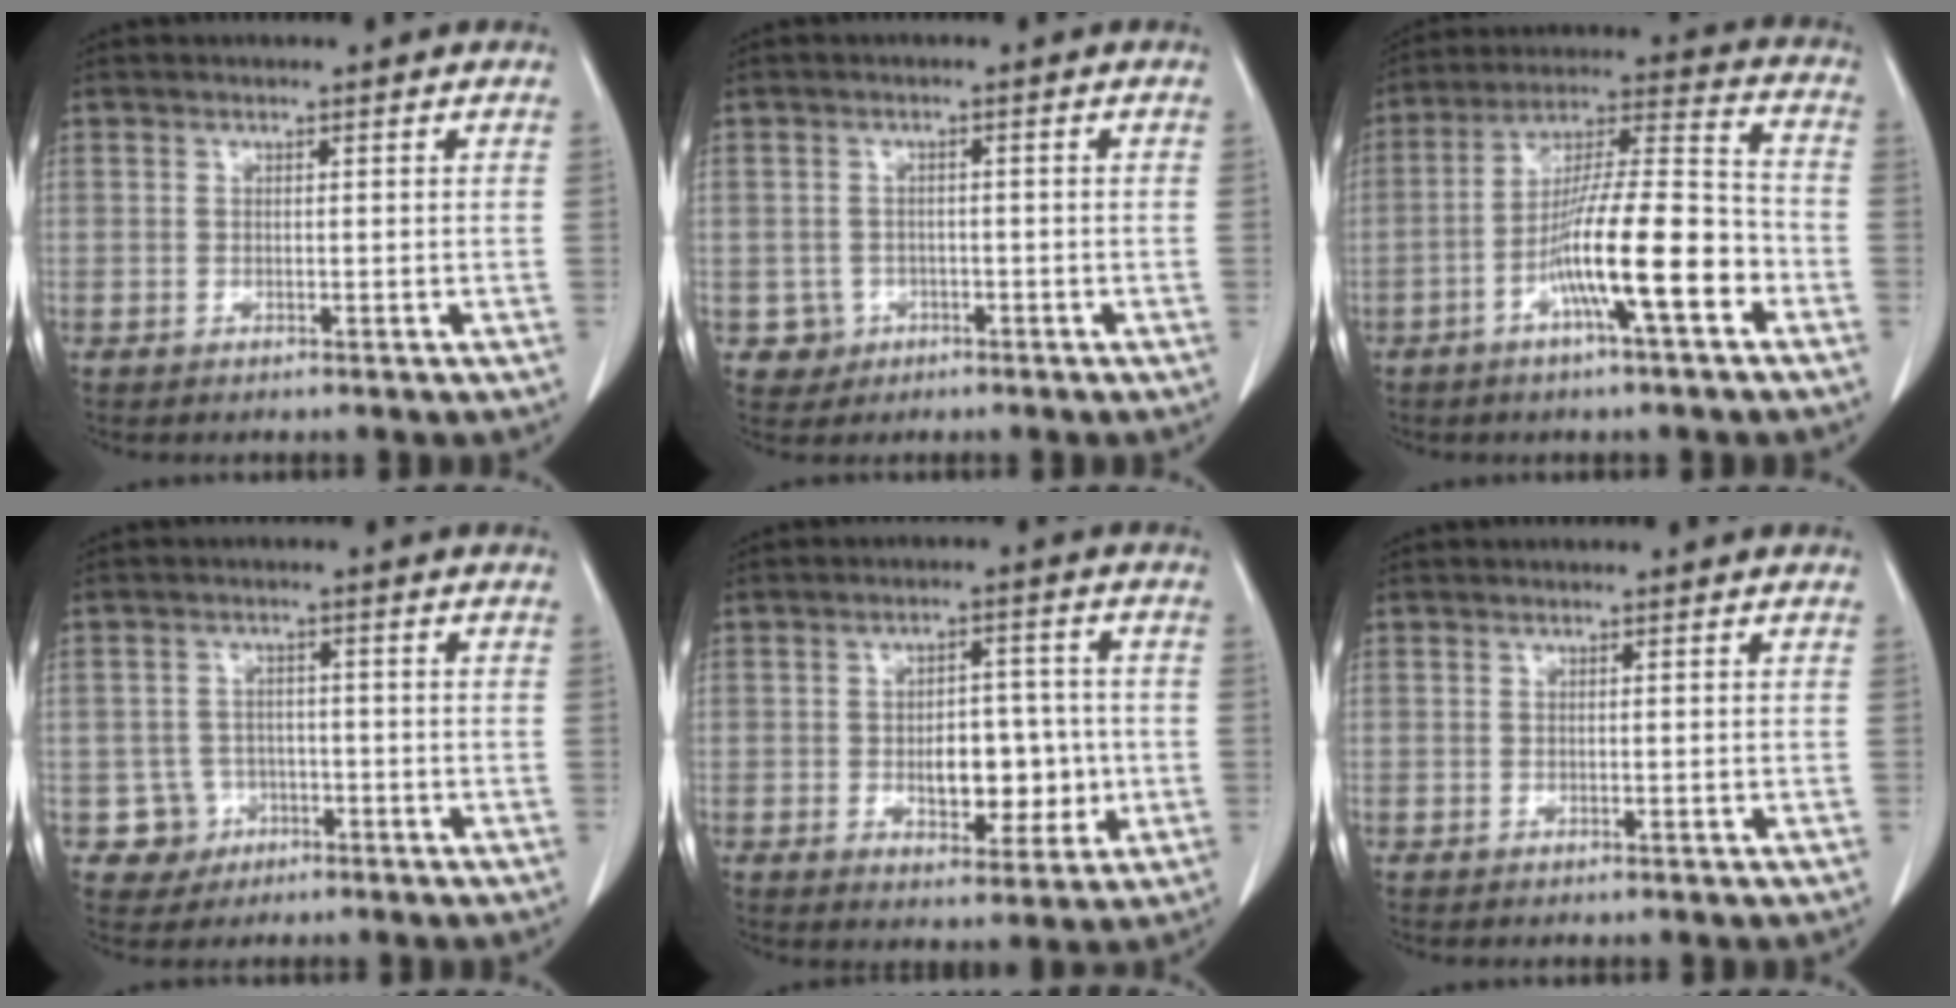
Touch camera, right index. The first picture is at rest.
{"total": 3.7, "force": [-1.2, 3.5, 0.1], "torque": [0.008, 0.012, -0.013]}
{"total": 15.1, "force": [-5.8, 1.5, 13.9], "torque": [-0.246, 0.006, -0.100]}
{"total": 5.0, "force": [-1.8, 4.7, 0.0], "torque": [0.009, 0.015, -0.023]}
{"total": 9.0, "force": [-1.3, 4.8, 7.6], "torque": [-0.106, 0.016, -0.010]}
{"total": 0.0}